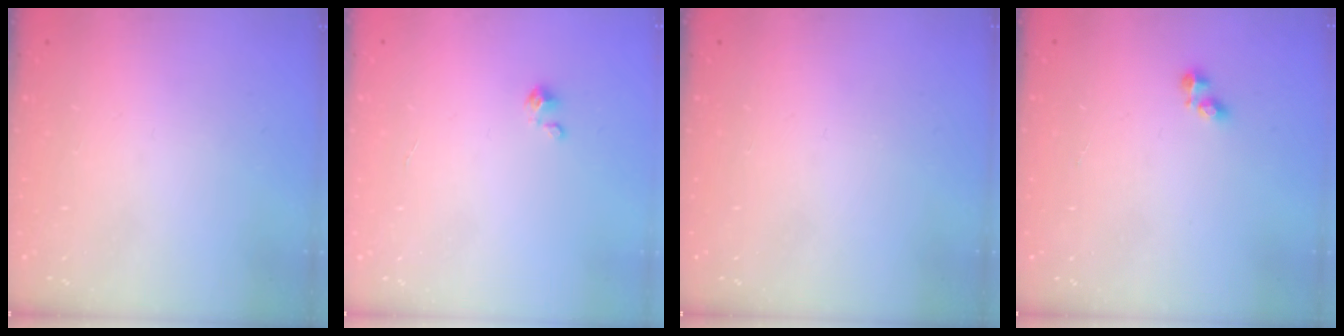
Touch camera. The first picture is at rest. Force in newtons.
{"total": 1.3, "press": 1.3, "slide": 0.1}
{"total": 0.0}
{"total": 2.1, "press": 2.0, "slide": 0.4}